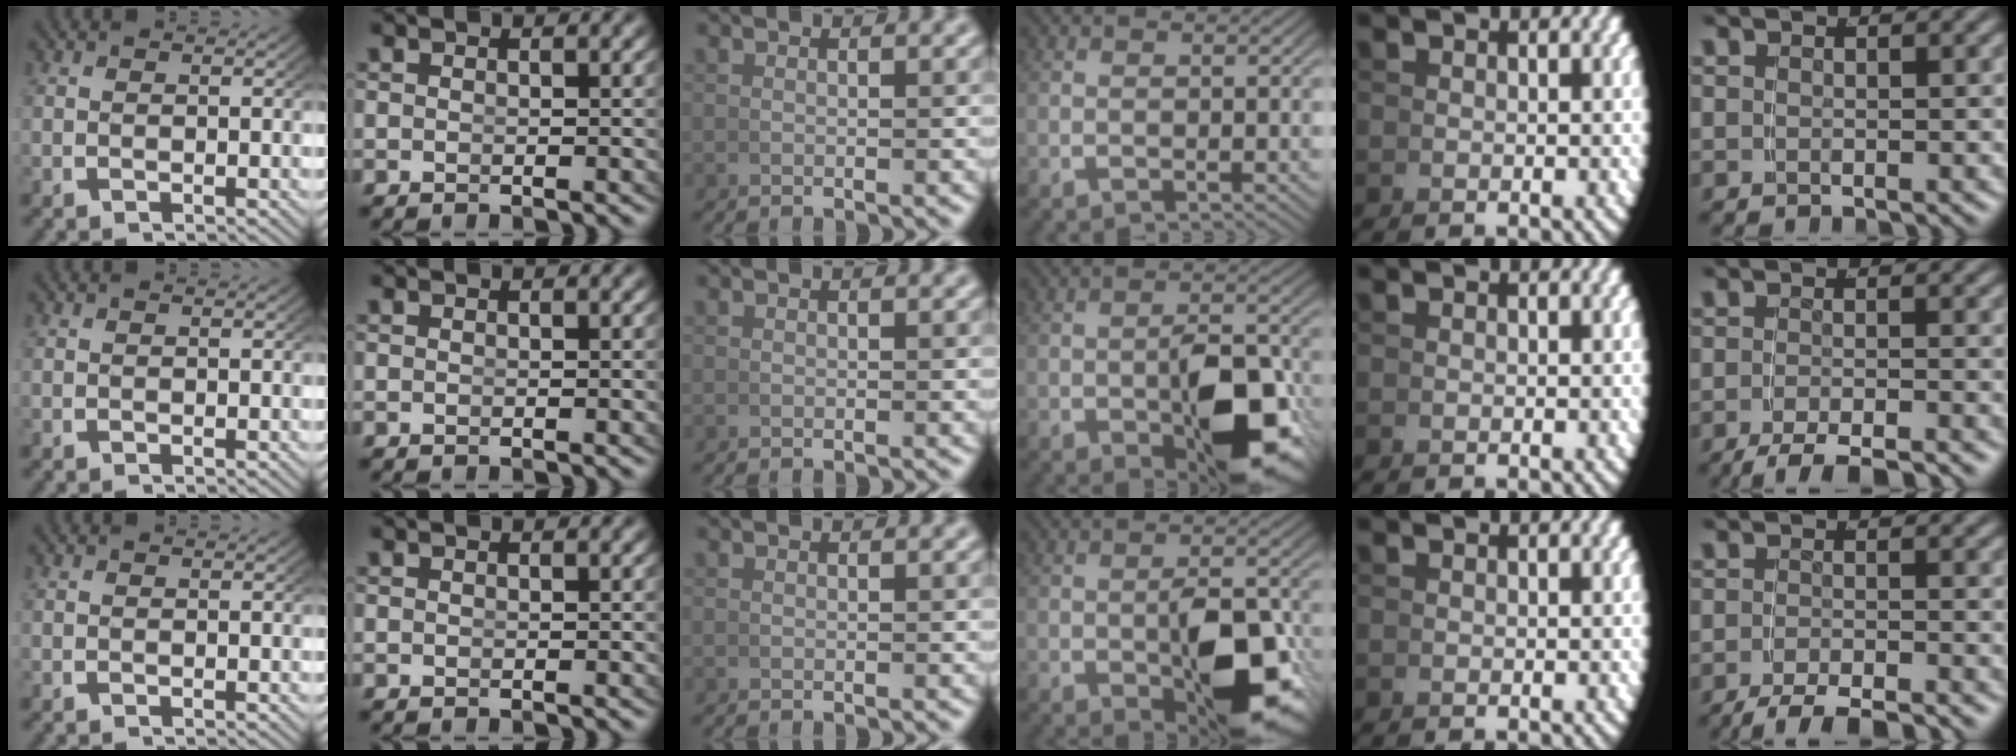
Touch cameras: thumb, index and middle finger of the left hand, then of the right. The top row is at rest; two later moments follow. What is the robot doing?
{"motion": "grasp_and_lifting", "object": "calculator"}